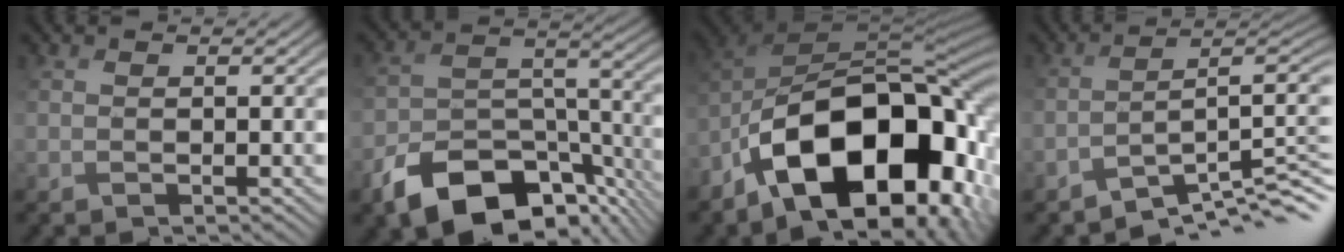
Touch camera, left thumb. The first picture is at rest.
{"total": 13.1, "force": [-8.8, 7.1, 6.7], "torque": [-0.122, -0.020, -0.150]}
{"total": 19.1, "force": [-8.5, 10.3, 13.6], "torque": [-0.231, -0.032, -0.130]}
{"total": 8.1, "force": [-5.7, 1.9, 5.4], "torque": [-0.071, -0.001, -0.091]}